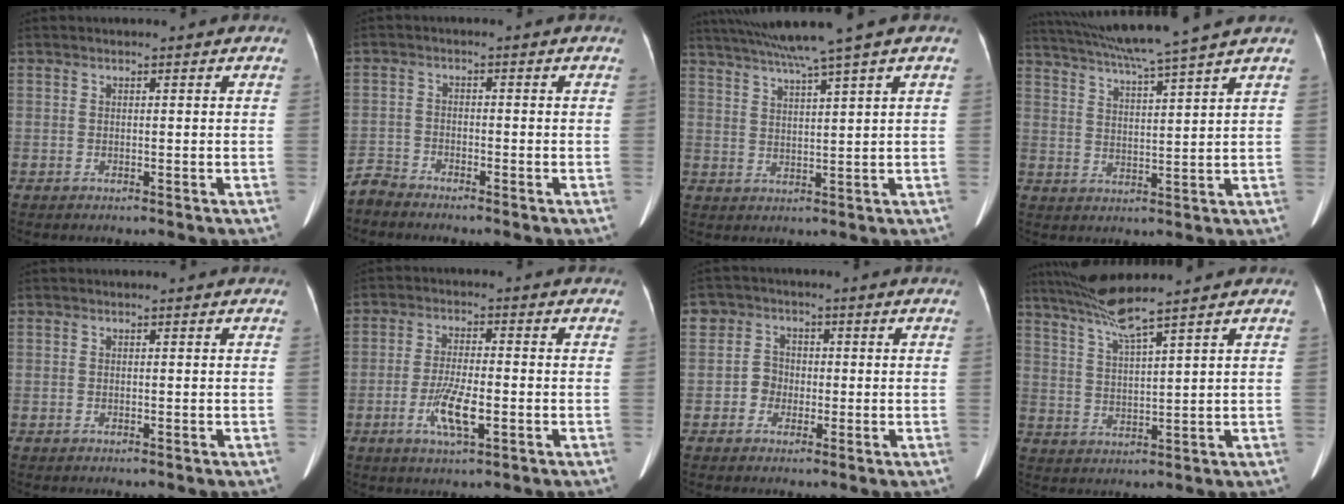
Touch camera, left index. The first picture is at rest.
{"total": 2.7, "force": [-2.6, -0.1, -0.4], "torque": [0.007, -0.016, -0.054]}
{"total": 9.7, "force": [7.5, -1.9, 5.9], "torque": [-0.101, 0.021, 0.120]}
{"total": 13.0, "force": [11.2, -2.2, 6.3], "torque": [-0.113, 0.003, 0.175]}
{"total": 0.0}
{"total": 6.5, "force": [-2.4, 1.3, 6.0], "torque": [-0.119, -0.008, -0.045]}
{"total": 3.6, "force": [-0.7, 3.4, 0.9], "torque": [-0.018, 0.011, -0.011]}
{"total": 6.9, "force": [5.8, -1.7, 3.4], "torque": [-0.074, -0.003, 0.113]}